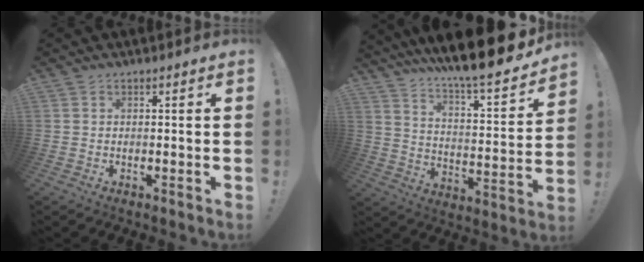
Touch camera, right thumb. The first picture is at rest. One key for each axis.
{"total": 13.4, "fx": 11.5, "fy": 1.3, "fz": 6.8, "tx": -0.119, "ty": -0.107, "tz": 0.188}